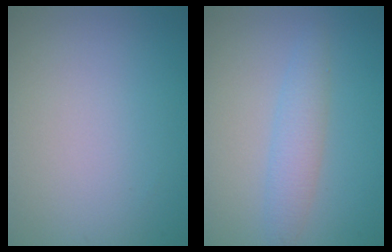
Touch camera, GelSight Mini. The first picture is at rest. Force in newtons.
{"total": 2.5, "press": 2.5, "slide": 0.1}